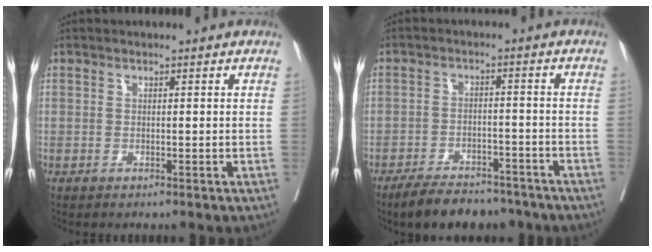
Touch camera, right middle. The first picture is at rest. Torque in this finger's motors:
{"motor_torque": [0.54, -0.60, 0.10, 0.03]}